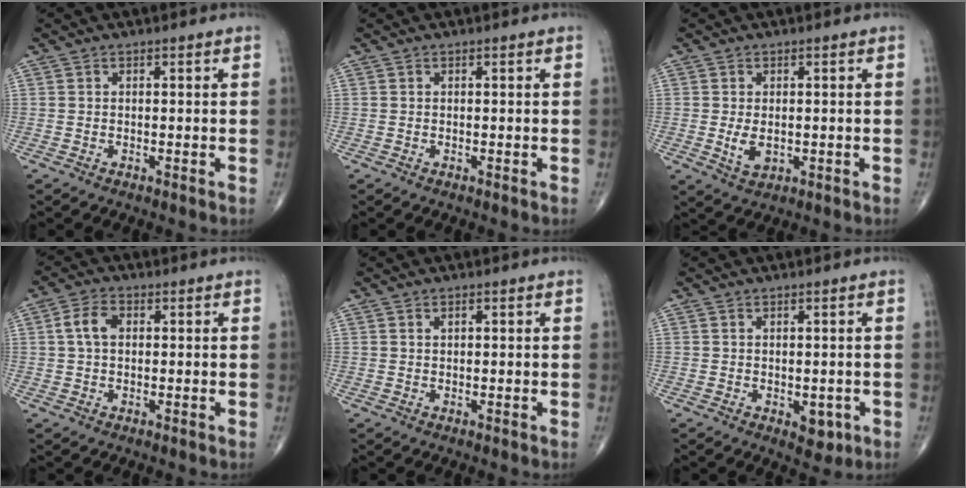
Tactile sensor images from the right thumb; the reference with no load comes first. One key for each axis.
{"total": 0.0}
{"total": 3.7, "fx": -0.3, "fy": 2.3, "fz": 2.8, "tx": -0.046, "ty": -0.007, "tz": 0.002}
{"total": 4.8, "fx": 0.8, "fy": 3.1, "fz": 3.6, "tx": -0.073, "ty": 0.012, "tz": 0.012}
{"total": 0.7, "fx": 0.3, "fy": 0.4, "fz": 0.5, "tx": -0.004, "ty": -0.001, "tz": 0.005}
{"total": 3.4, "fx": -0.9, "fy": 2.1, "fz": 2.5, "tx": -0.011, "ty": -0.002, "tz": -0.003}